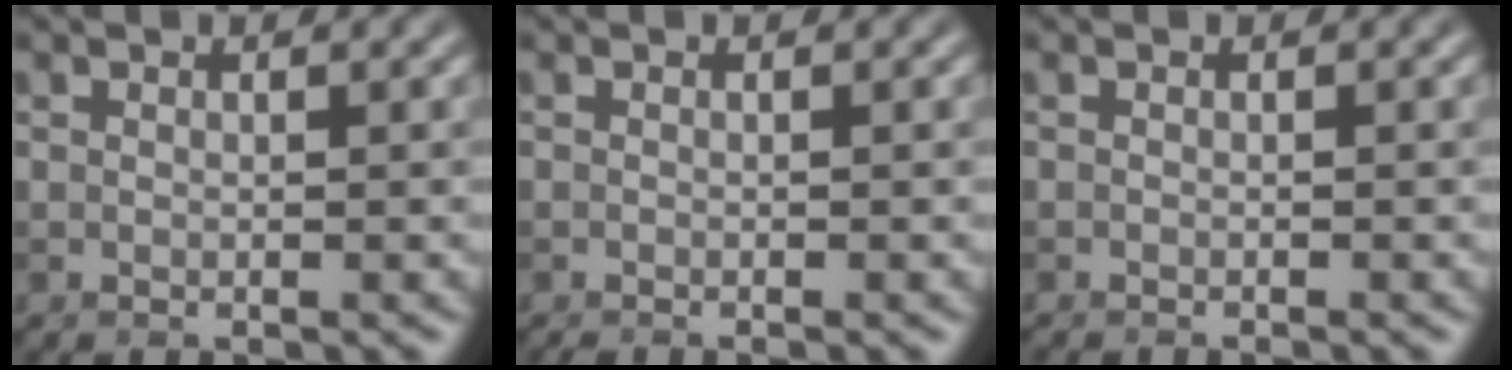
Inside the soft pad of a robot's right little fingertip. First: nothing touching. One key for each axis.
{"total": 0.6, "fx": -0.6, "fy": -0.1, "fz": 0.2, "tx": 0.002, "ty": -0.003, "tz": -0.012}
{"total": 0.9, "fx": -0.9, "fy": 0.0, "fz": 0.2, "tx": 0.007, "ty": -0.004, "tz": -0.015}